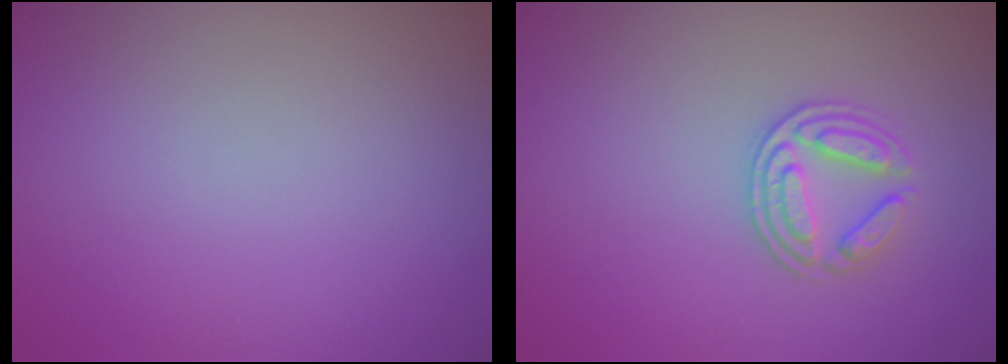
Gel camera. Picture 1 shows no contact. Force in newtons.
{"total": 2.9, "press": 2.6, "slide": 1.1}